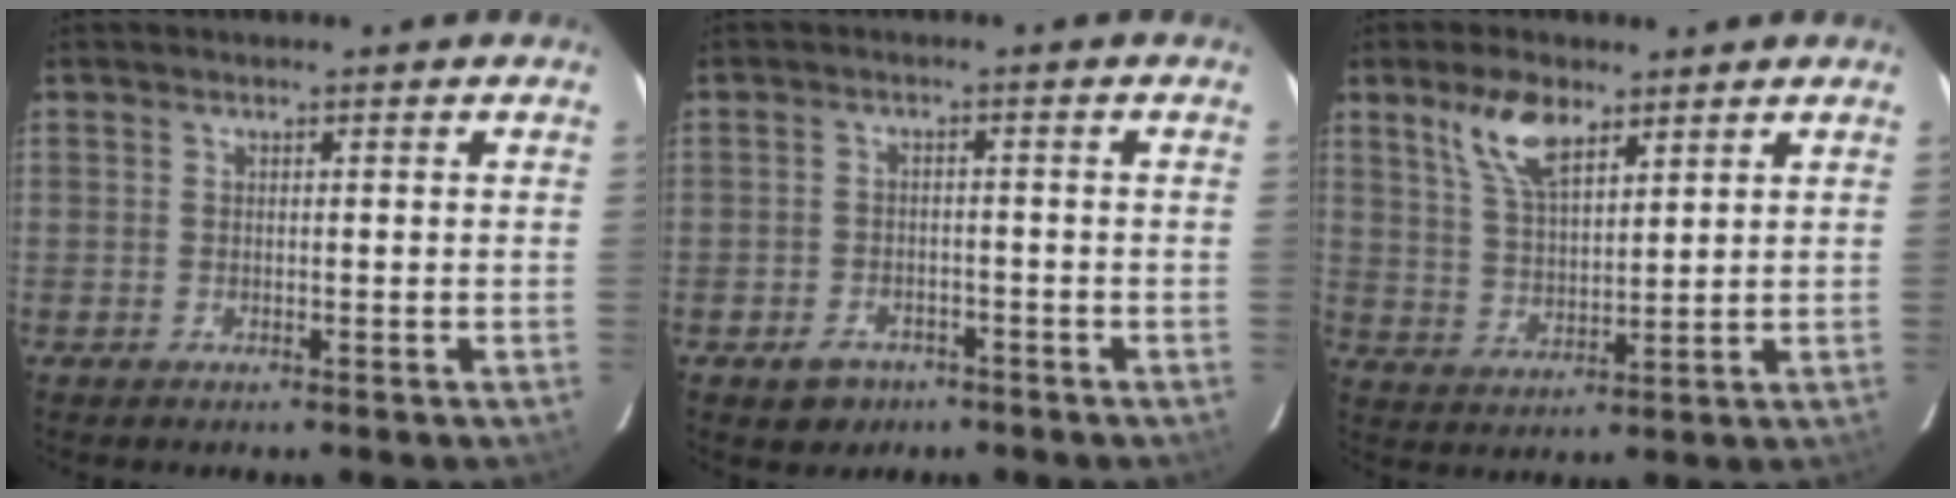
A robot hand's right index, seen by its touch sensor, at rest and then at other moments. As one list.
[{"total": 5.1, "force": [-3.1, 3.7, 1.5], "torque": [-0.042, 0.010, -0.038]}, {"total": 8.8, "force": [5.5, 3.7, 5.7], "torque": [-0.111, 0.011, 0.112]}]